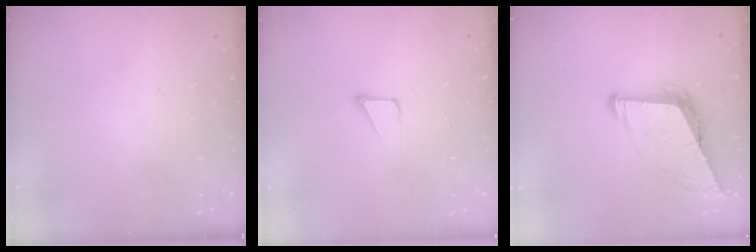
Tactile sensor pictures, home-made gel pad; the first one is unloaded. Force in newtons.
{"total": 2.2, "press": 2.2, "slide": 0.2}
{"total": 8.7, "press": 8.4, "slide": 2.4}